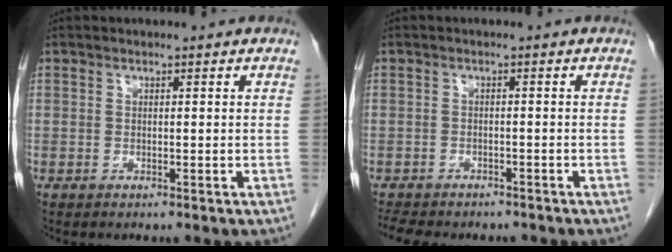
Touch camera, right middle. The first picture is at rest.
{"total": 8.0, "force": [-6.8, 3.1, 3.0], "torque": [-0.051, 0.000, -0.090]}